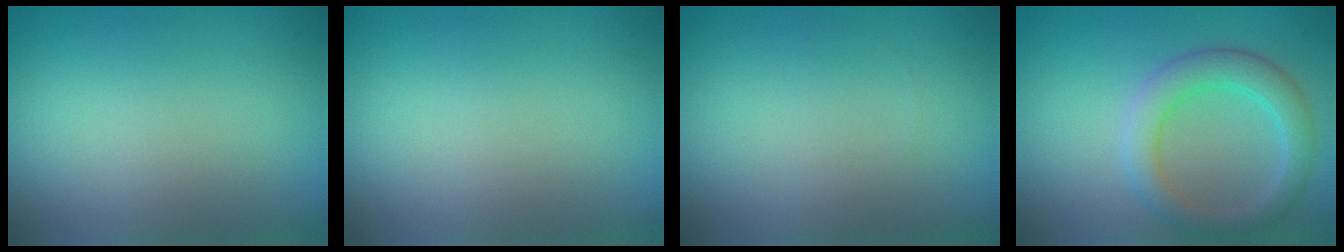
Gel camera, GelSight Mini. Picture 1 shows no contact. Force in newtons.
{"total": 0.0}
{"total": 0.0}
{"total": 3.8, "press": 3.8, "slide": 0.2}